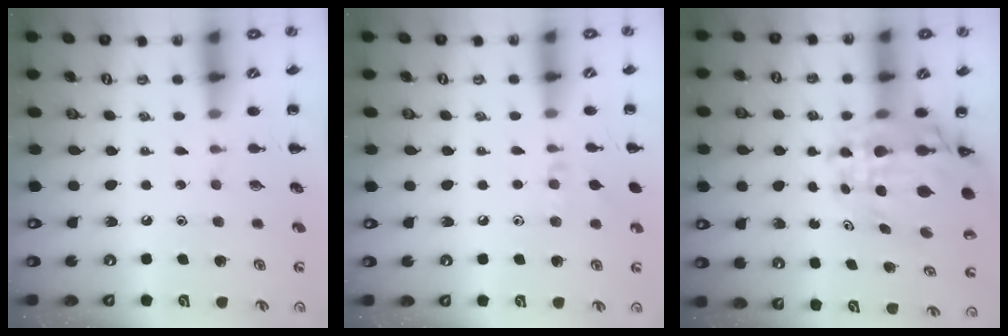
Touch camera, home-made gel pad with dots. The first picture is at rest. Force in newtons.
{"total": 6.5, "press": 6.2, "slide": 2.0}
{"total": 12.9, "press": 12.1, "slide": 4.3}